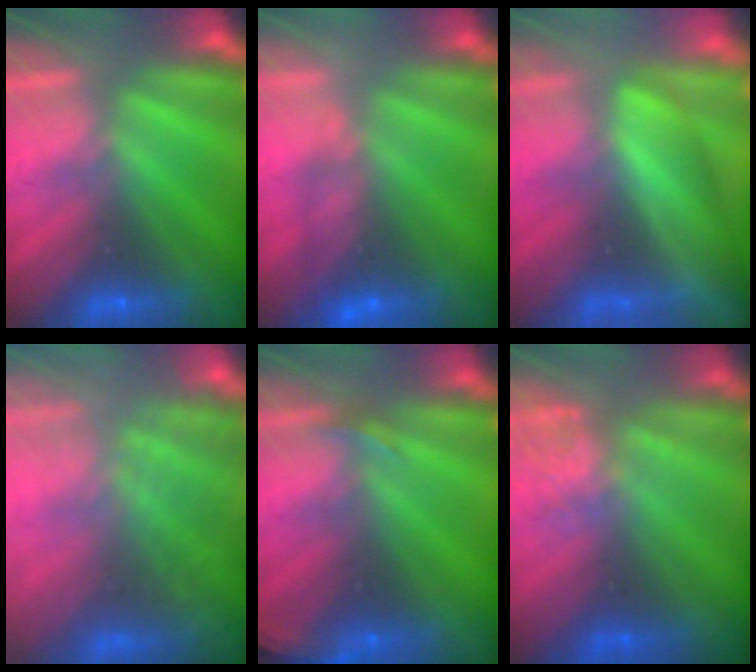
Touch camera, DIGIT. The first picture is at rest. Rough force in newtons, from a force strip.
{"total": 4.8}
{"total": 3.7}
{"total": 7.5}
{"total": 2.7}
{"total": 4.4}